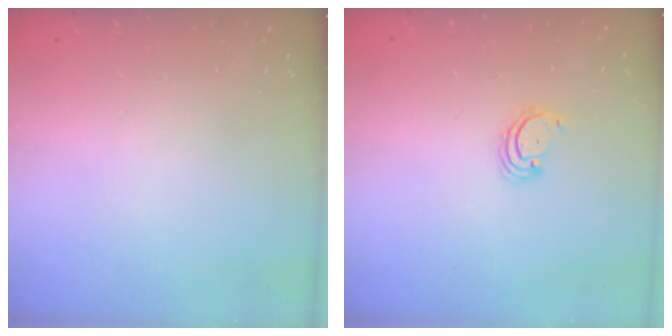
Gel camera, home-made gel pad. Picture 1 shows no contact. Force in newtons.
{"total": 2.8, "press": 2.8, "slide": 0.2}